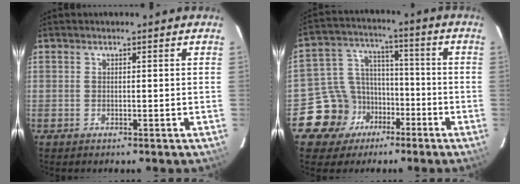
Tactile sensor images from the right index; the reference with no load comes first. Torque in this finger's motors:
{"motor_torque": [-0.09, -0.22, -1.05, -0.21]}